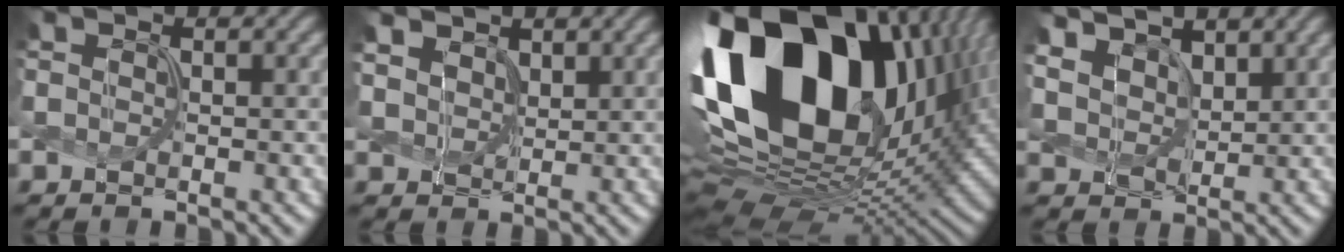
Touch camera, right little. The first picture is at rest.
{"total": 3.4, "force": [2.4, 1.9, 1.3], "torque": [-0.051, 0.000, 0.054]}
{"total": 21.6, "force": [4.6, 14.4, 15.4], "torque": [-0.320, 0.011, 0.091]}
{"total": 7.3, "force": [5.1, 4.1, 3.2], "torque": [-0.119, 0.001, 0.096]}